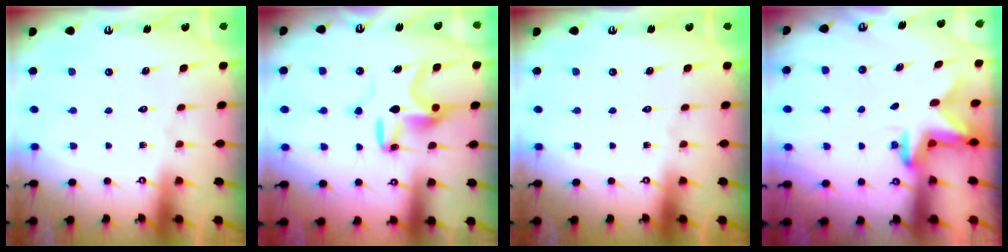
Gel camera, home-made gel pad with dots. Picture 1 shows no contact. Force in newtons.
{"total": 10.0, "press": 10.0, "slide": 0.4}
{"total": 0.0}
{"total": 2.7, "press": 2.6, "slide": 0.6}